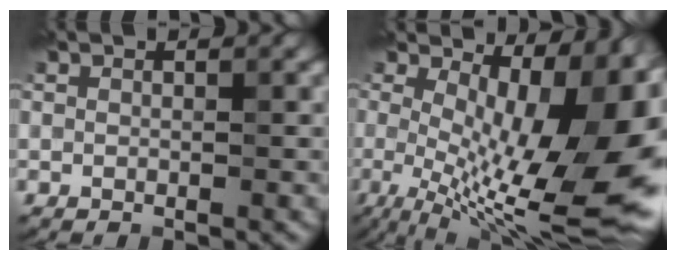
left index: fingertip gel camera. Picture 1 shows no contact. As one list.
[{"total": 14.4, "force": [0.1, 4.3, 13.7], "torque": [-0.186, -0.006, 0.012]}]